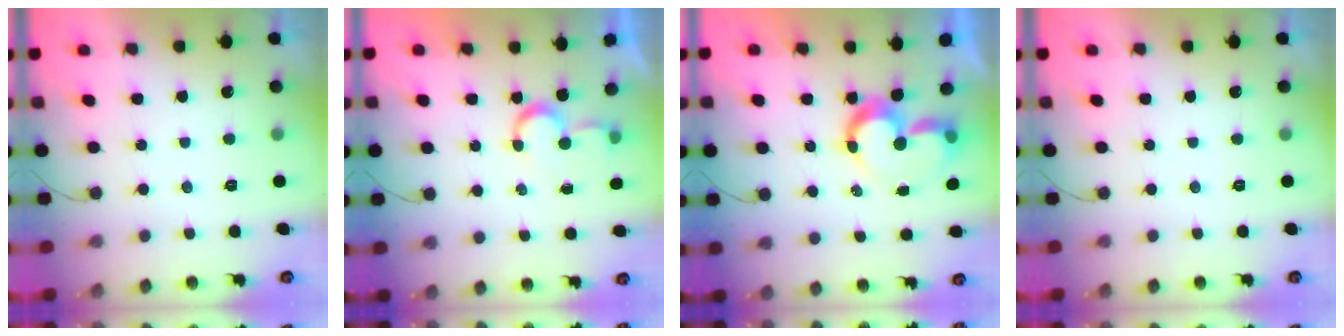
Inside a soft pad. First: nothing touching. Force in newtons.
{"total": 4.3, "press": 4.3, "slide": 0.3}
{"total": 9.0, "press": 8.9, "slide": 0.7}
{"total": 0.0}